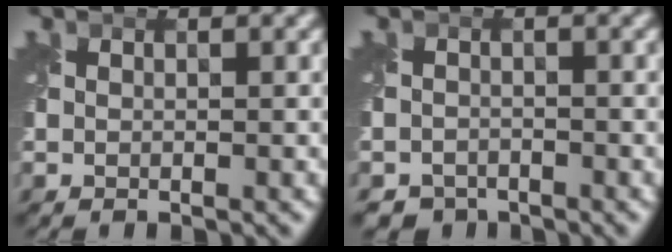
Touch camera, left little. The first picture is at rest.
{"total": 2.1, "force": [-1.9, 1.0, 0.0], "torque": [0.007, -0.009, -0.037]}